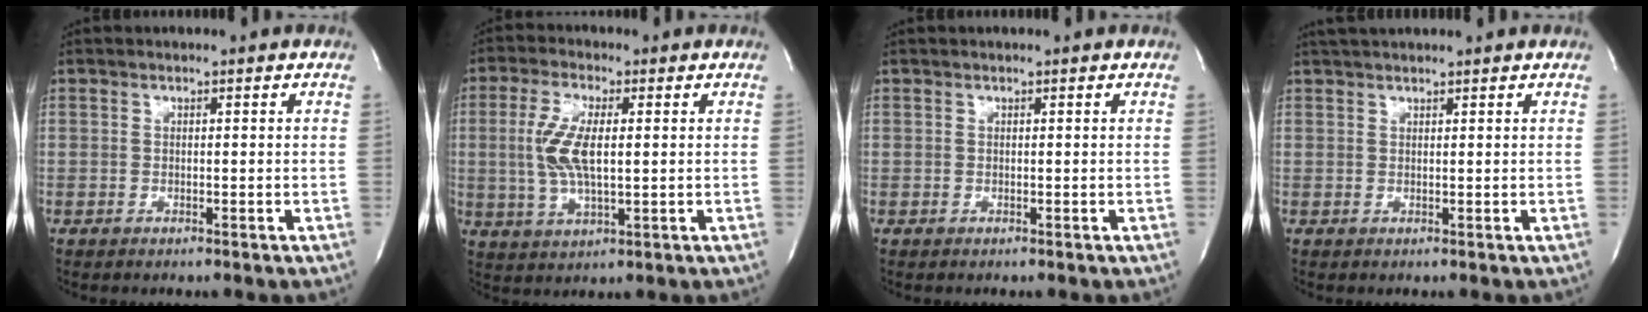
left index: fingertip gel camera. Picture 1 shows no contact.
{"total": 7.9, "force": [0.4, 2.5, 7.5], "torque": [-0.175, -0.007, 0.014]}
{"total": 0.8, "force": [0.8, 0.0, 0.3], "torque": [-0.005, 0.011, 0.012]}
{"total": 4.4, "force": [4.0, 0.3, 1.8], "torque": [-0.028, 0.034, 0.066]}